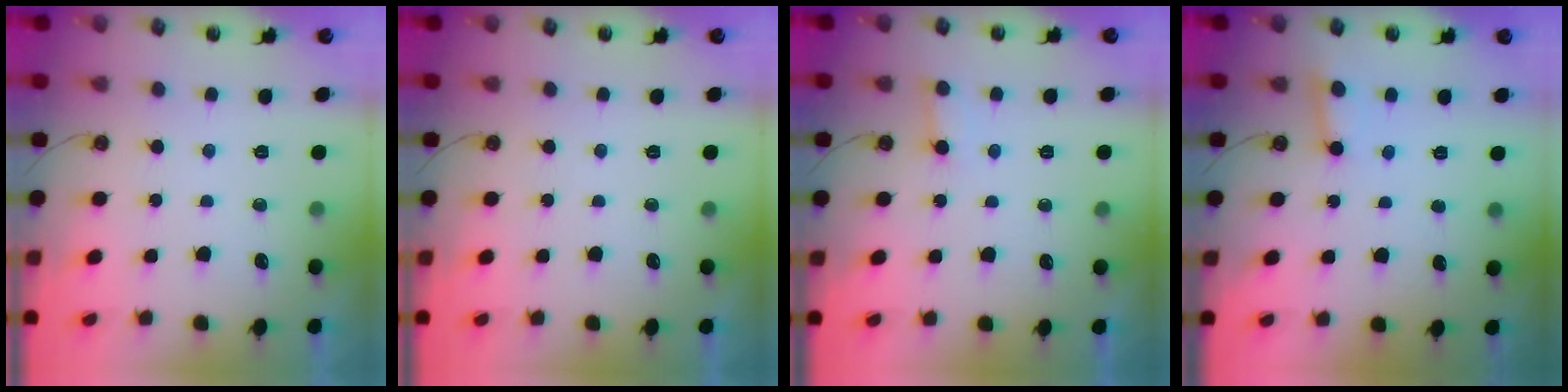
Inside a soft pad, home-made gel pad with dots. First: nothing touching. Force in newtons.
{"total": 0.0}
{"total": 5.4, "press": 5.4, "slide": 0.8}
{"total": 2.8, "press": 2.7, "slide": 0.6}